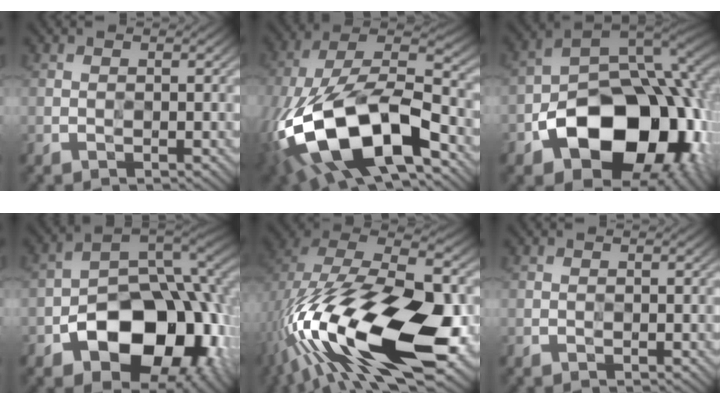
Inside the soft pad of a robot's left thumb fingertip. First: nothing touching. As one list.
[{"total": 19.3, "force": [-9.1, 9.0, 14.4], "torque": [-0.317, -0.030, -0.151]}, {"total": 17.7, "force": [-7.2, 11.8, 11.2], "torque": [-0.165, -0.038, -0.104]}, {"total": 15.4, "force": [-6.6, 10.0, 9.6], "torque": [-0.113, -0.023, -0.113]}, {"total": 20.0, "force": [-6.8, 9.4, 16.3], "torque": [-0.330, -0.028, -0.098]}, {"total": 0.0}]